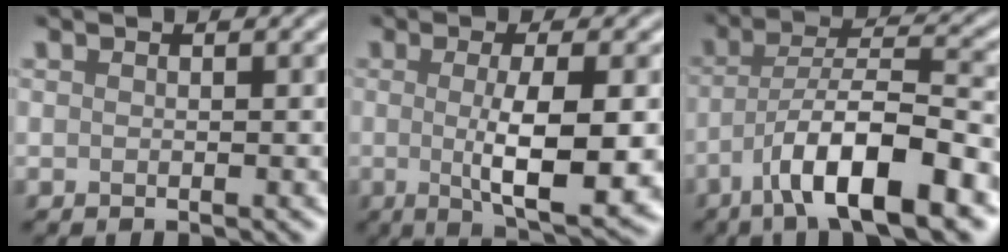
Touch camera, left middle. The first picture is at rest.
{"total": 8.2, "force": [-0.8, 2.0, 7.9], "torque": [-0.121, -0.013, -0.006]}
{"total": 9.9, "force": [-5.2, 2.4, 8.1], "torque": [-0.132, 0.013, -0.089]}